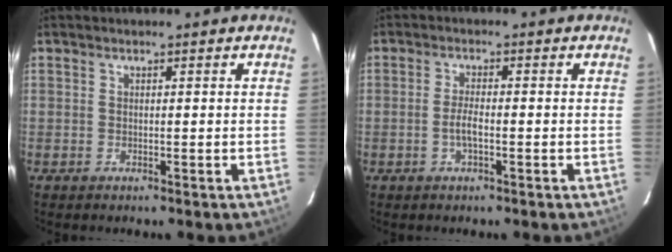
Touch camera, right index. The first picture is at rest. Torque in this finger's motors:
{"motor_torque": [0.99, 0.00, 0.36, 0.08]}